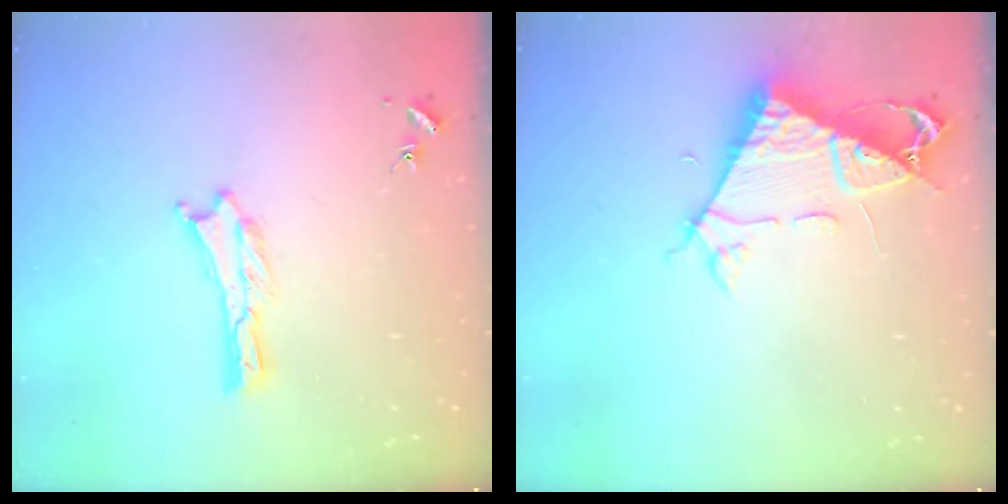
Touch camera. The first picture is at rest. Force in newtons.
{"total": 7.6, "press": 7.6, "slide": 0.9}